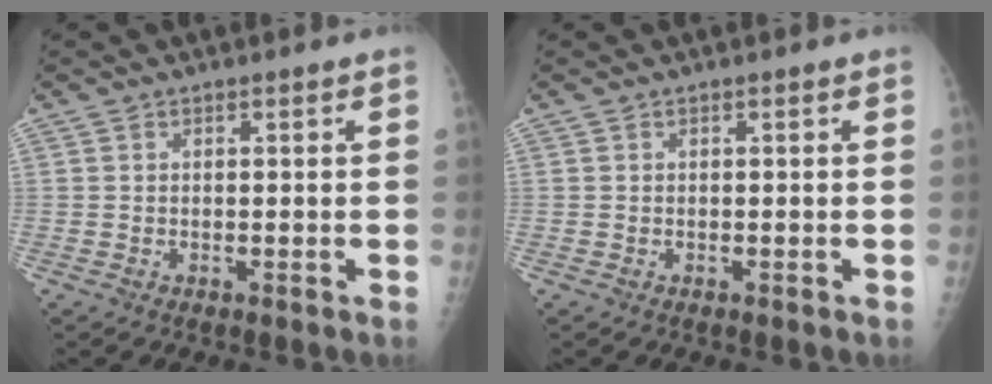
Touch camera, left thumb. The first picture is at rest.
{"total": 0.0}